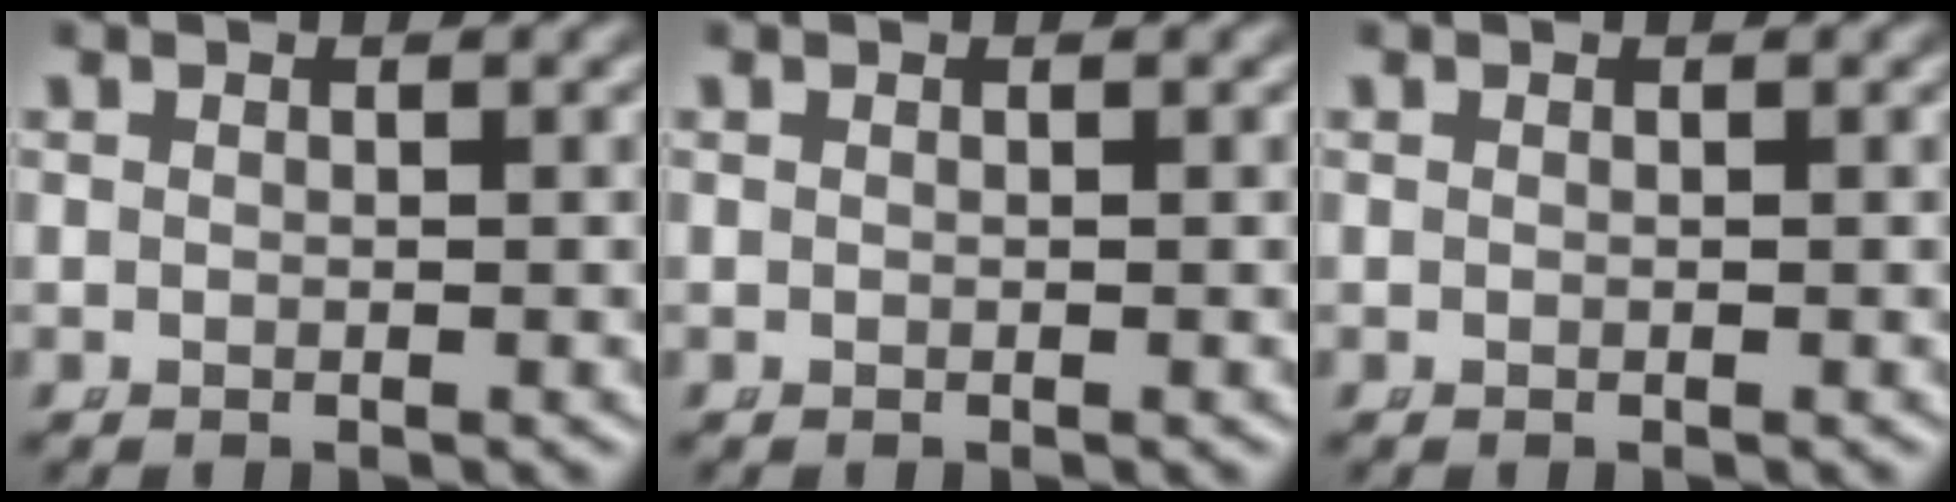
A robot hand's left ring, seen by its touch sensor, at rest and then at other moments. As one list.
[{"total": 0.0}, {"total": 0.0}]